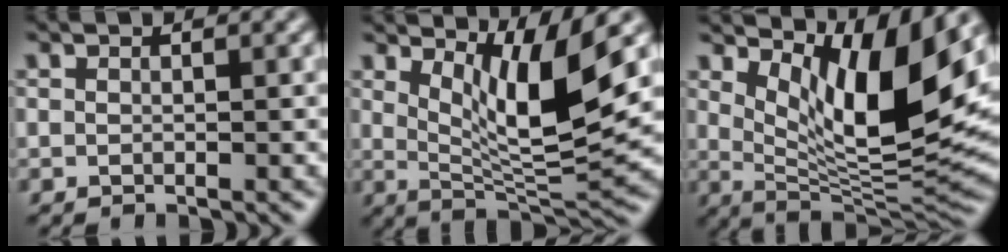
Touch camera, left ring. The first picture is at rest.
{"total": 7.7, "force": [3.2, 1.6, 6.8], "torque": [-0.112, -0.019, 0.059]}
{"total": 10.7, "force": [4.1, 3.4, 9.2], "torque": [-0.145, -0.022, 0.080]}